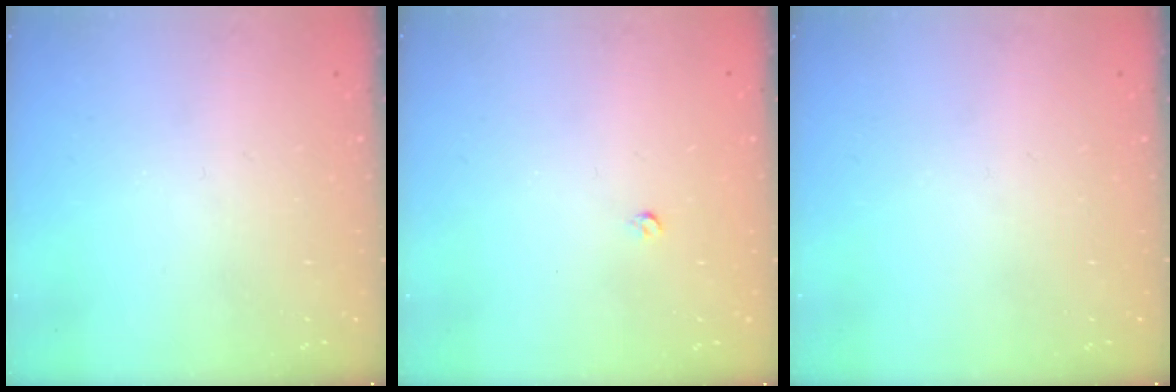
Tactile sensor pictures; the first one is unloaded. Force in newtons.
{"total": 2.6, "press": 2.5, "slide": 0.4}
{"total": 0.0}